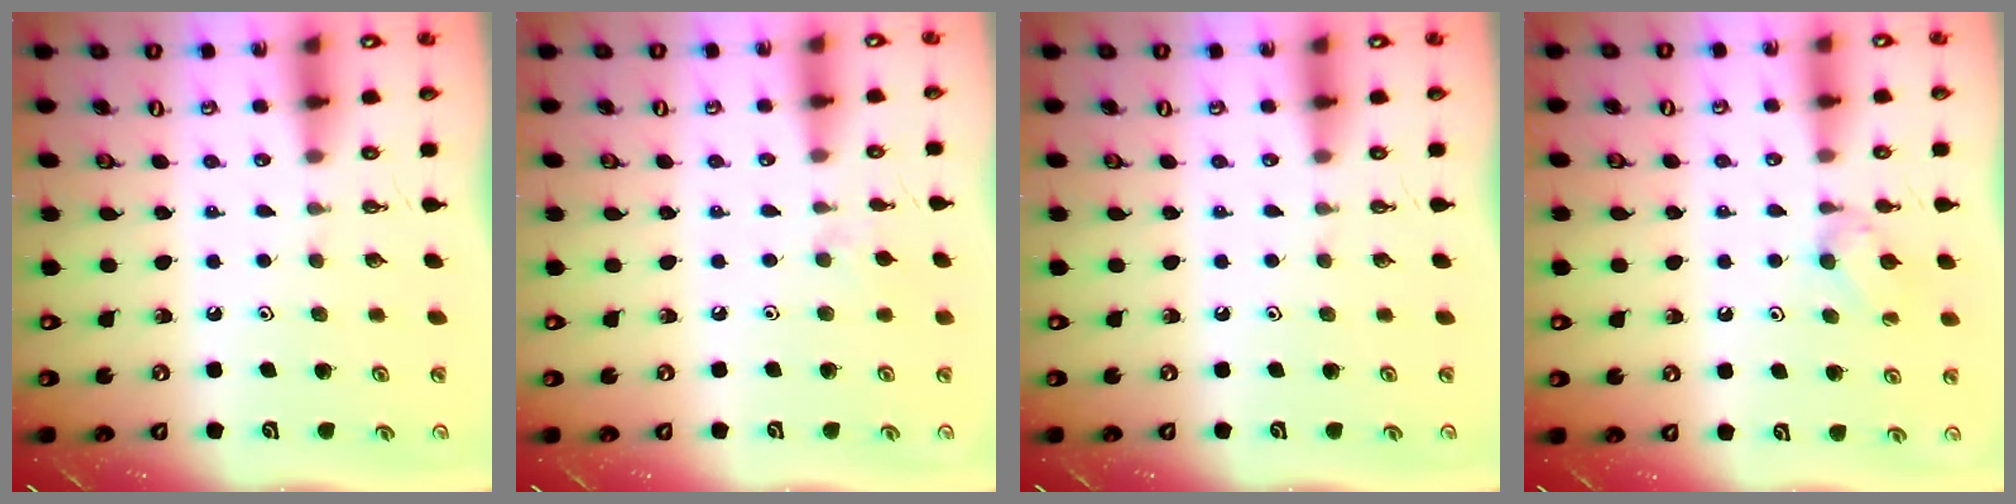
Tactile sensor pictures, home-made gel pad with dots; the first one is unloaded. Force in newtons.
{"total": 4.1, "press": 4.0, "slide": 0.6}
{"total": 0.0}
{"total": 6.9, "press": 6.8, "slide": 0.9}